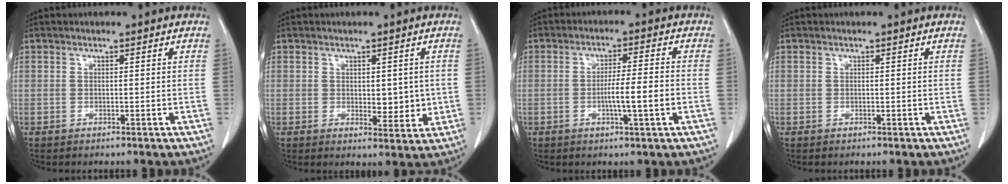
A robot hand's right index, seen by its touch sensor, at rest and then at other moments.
{"total": 4.4, "force": [0.2, 2.3, 3.7], "torque": [-0.040, -0.009, 0.009]}
{"total": 6.2, "force": [-1.5, 0.0, 6.0], "torque": [-0.101, -0.002, -0.025]}
{"total": 0.0}